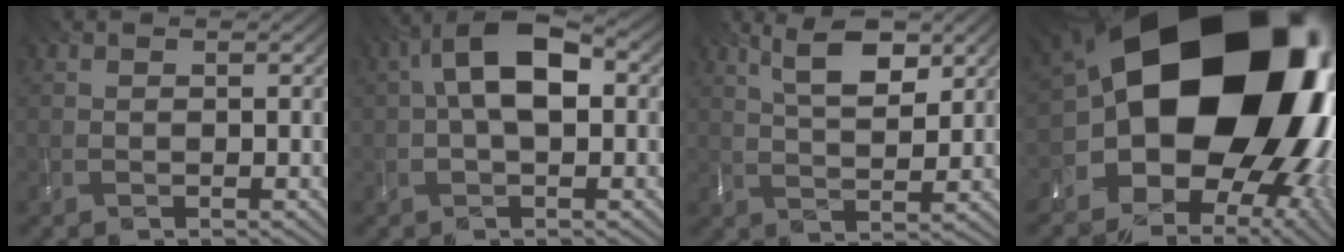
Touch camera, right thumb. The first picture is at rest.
{"total": 7.9, "force": [0.6, 3.9, 6.8], "torque": [-0.127, 0.016, 0.001]}
{"total": 6.1, "force": [3.3, 1.9, 4.7], "torque": [-0.086, 0.005, 0.065]}
{"total": 22.4, "force": [0.5, 17.2, 14.3], "torque": [-0.233, -0.063, 0.005]}